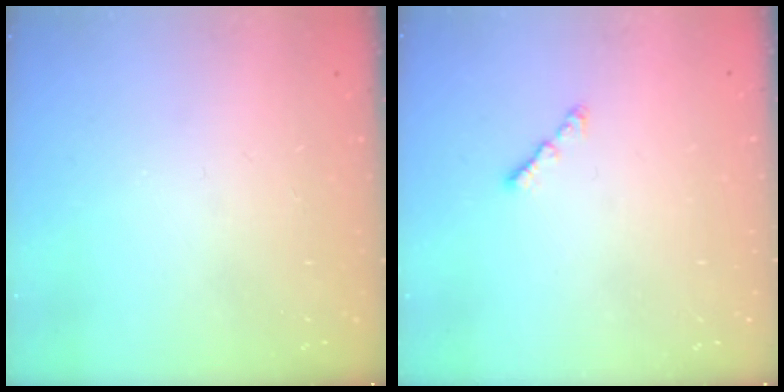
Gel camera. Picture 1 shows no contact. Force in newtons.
{"total": 1.6, "press": 1.5, "slide": 0.5}